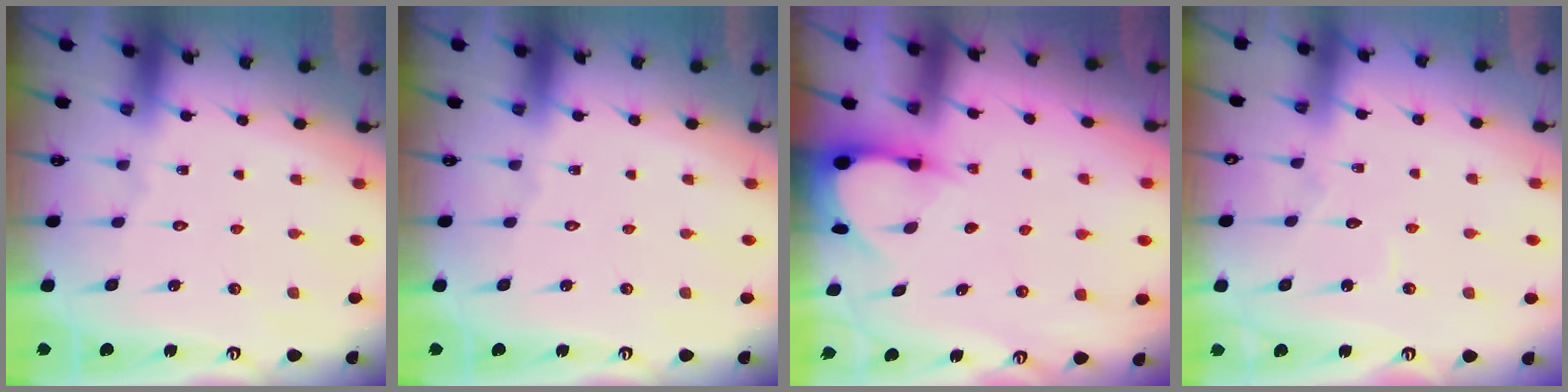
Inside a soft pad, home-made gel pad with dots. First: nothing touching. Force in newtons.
{"total": 0.0}
{"total": 3.3, "press": 3.3, "slide": 0.4}
{"total": 2.9, "press": 2.9, "slide": 0.3}